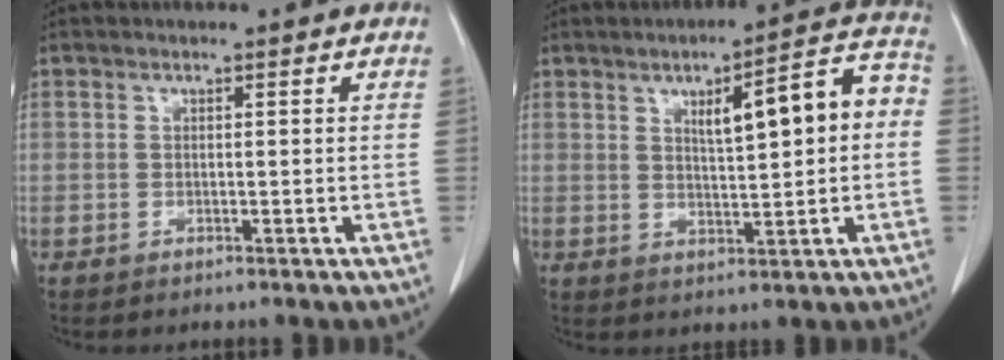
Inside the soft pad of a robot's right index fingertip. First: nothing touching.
{"total": 10.0, "force": [1.5, 2.2, 9.7], "torque": [-0.134, 0.031, 0.023]}